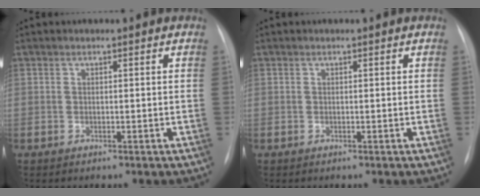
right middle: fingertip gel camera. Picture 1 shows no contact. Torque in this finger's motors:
{"motor_torque": [0.00, 0.00, 0.00, 0.00]}